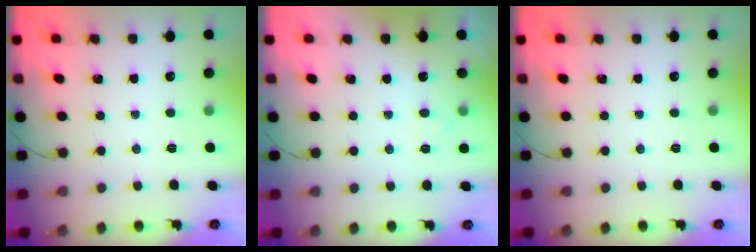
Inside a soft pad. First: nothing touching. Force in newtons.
{"total": 3.1, "press": 2.9, "slide": 1.0}
{"total": 0.0}